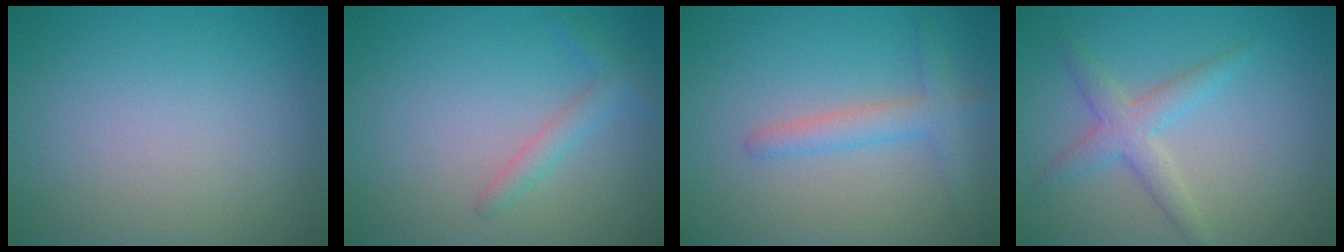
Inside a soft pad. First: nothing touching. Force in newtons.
{"total": 1.6, "press": 1.6, "slide": 0.1}
{"total": 2.6, "press": 2.6, "slide": 0.1}
{"total": 2.8, "press": 2.8, "slide": 0.0}